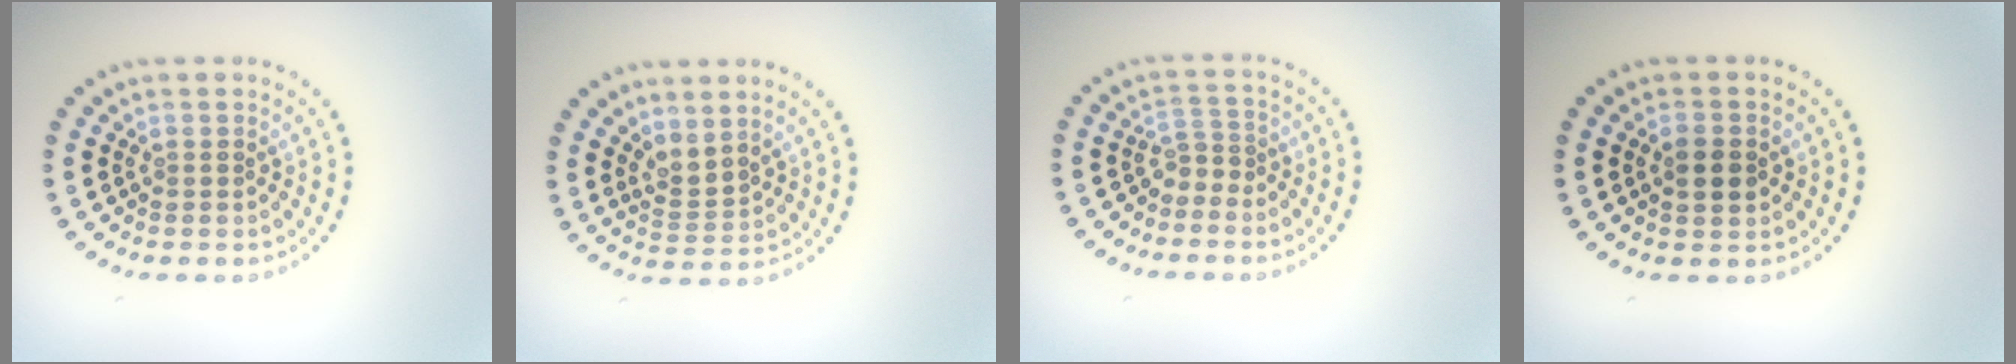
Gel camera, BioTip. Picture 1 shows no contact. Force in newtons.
{"total": 2.1, "press": 1.4, "slide": 1.6}
{"total": 1.6, "press": 1.1, "slide": 1.1}
{"total": 1.9, "press": 1.9, "slide": 0.1}